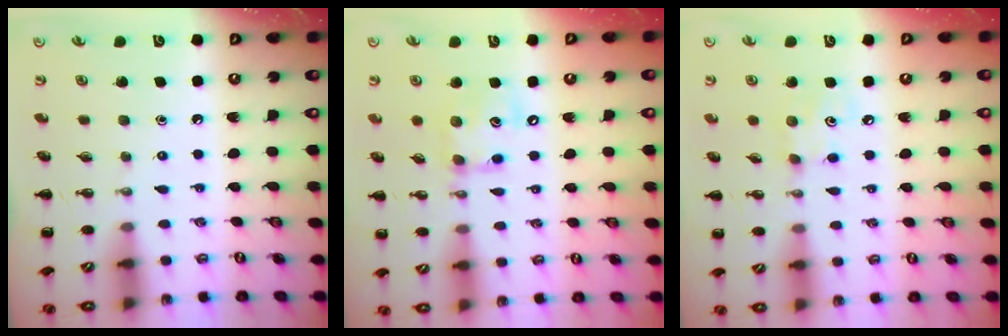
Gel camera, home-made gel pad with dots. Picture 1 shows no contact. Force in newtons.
{"total": 10.8, "press": 10.7, "slide": 1.6}
{"total": 3.4, "press": 3.3, "slide": 0.6}